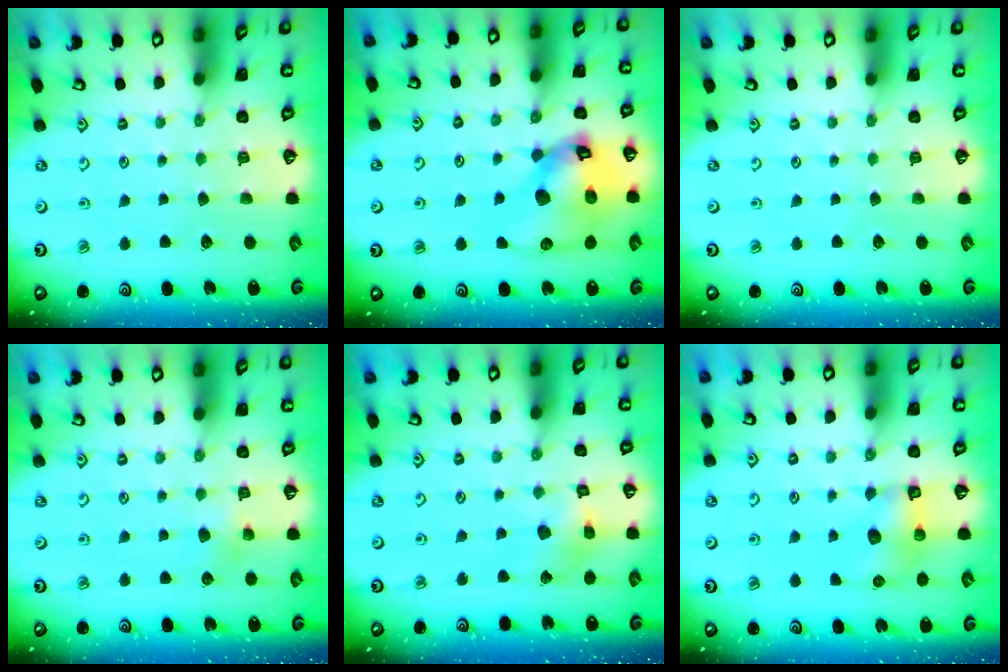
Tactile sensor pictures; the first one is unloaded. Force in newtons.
{"total": 18.1, "press": 17.9, "slide": 2.5}
{"total": 0.0}
{"total": 4.0, "press": 4.0, "slide": 0.4}
{"total": 8.1, "press": 8.1, "slide": 0.9}
{"total": 7.1, "press": 7.1, "slide": 0.2}